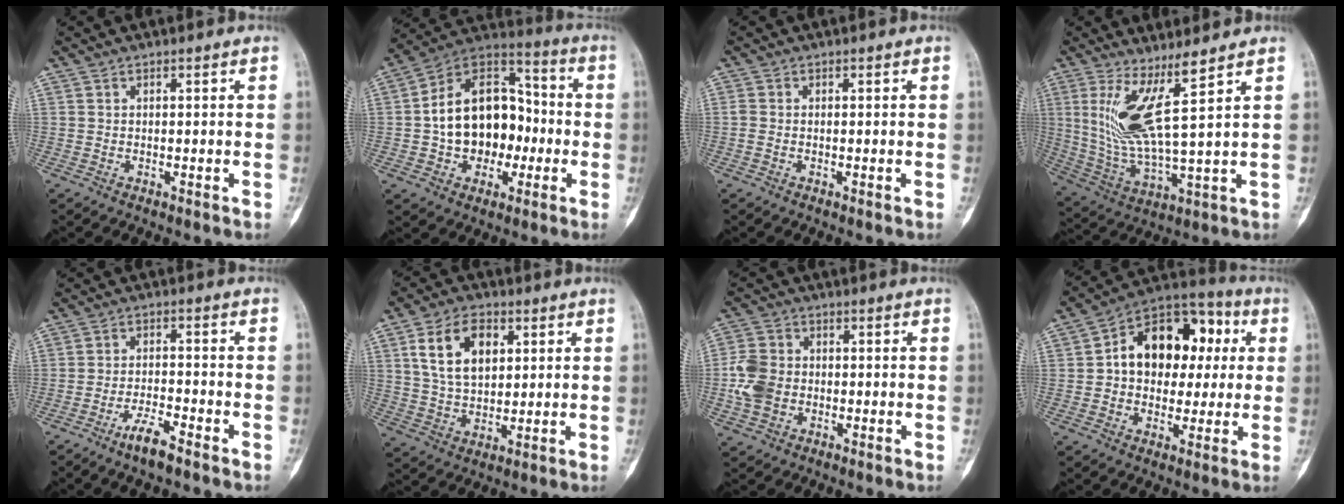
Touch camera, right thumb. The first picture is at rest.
{"total": 18.7, "force": [-1.8, 13.3, 13.0], "torque": [-0.165, 0.043, -0.031]}
{"total": 1.1, "force": [-0.2, 0.8, 0.7], "torque": [-0.016, 0.000, -0.009]}
{"total": 11.7, "force": [5.3, 0.7, 10.4], "torque": [-0.229, -0.054, 0.117]}
{"total": 5.4, "force": [-3.9, 1.0, 3.7], "torque": [-0.076, 0.022, -0.071]}
{"total": 11.9, "force": [3.9, 7.6, 8.3], "torque": [-0.129, -0.007, 0.076]}
{"total": 7.5, "force": [-1.2, 6.0, 4.4], "torque": [-0.079, 0.013, -0.028]}
{"total": 18.3, "force": [2.8, 12.6, 12.9], "torque": [-0.142, 0.031, 0.037]}